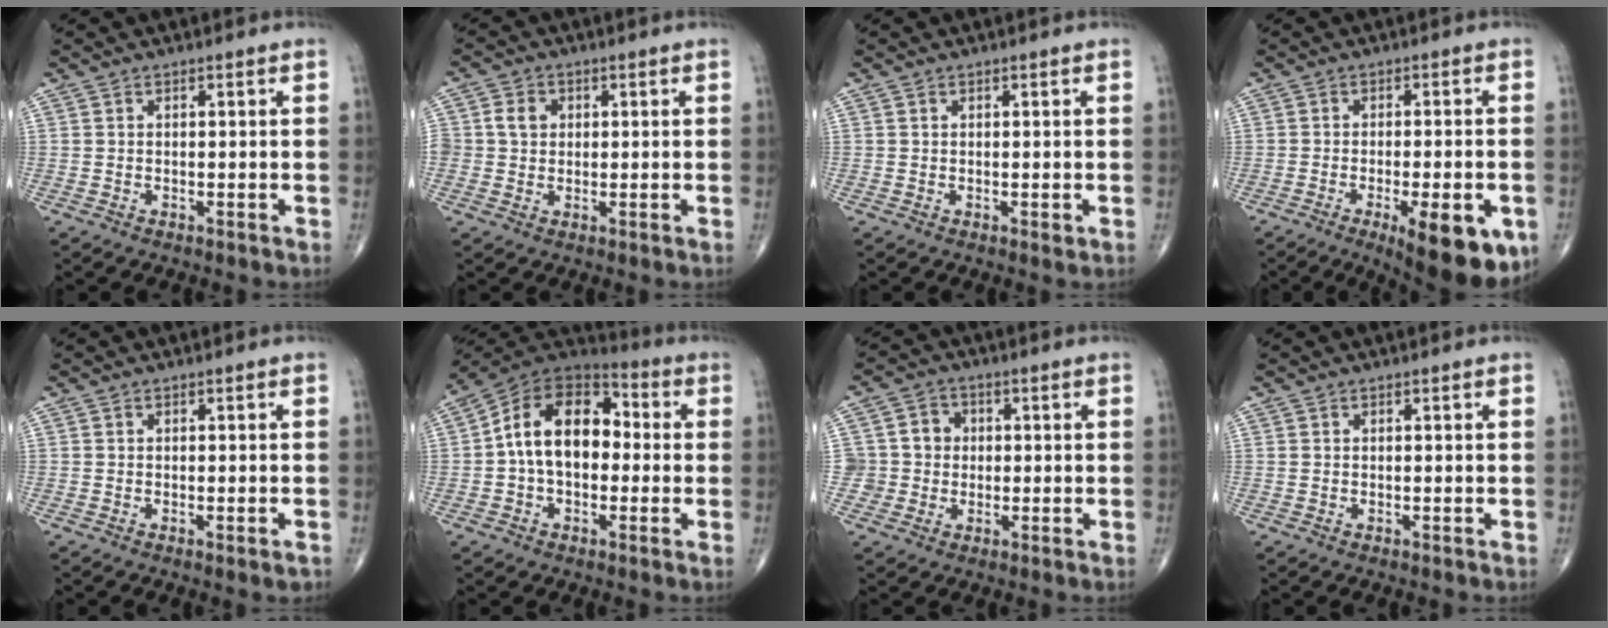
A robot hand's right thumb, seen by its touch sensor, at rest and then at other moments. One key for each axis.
{"total": 4.3, "fx": 0.7, "fy": 3.7, "fz": 2.0, "tx": -0.020, "ty": 0.005, "tz": 0.012}
{"total": 0.6, "fx": 0.1, "fy": 0.4, "fz": 0.5, "tx": -0.007, "ty": -0.003, "tz": 0.003}
{"total": 15.1, "fx": -6.6, "fy": 5.1, "fz": 12.6, "tx": -0.125, "ty": 0.001, "tz": -0.079}
{"total": 1.2, "fx": -0.5, "fy": 0.4, "fz": 1.0, "tx": -0.012, "ty": -0.003, "tz": -0.004}
{"total": 16.1, "fx": 0.4, "fy": 10.6, "fz": 12.1, "tx": -0.176, "ty": 0.044, "tz": -0.006}
{"total": 6.2, "fx": 0.0, "fy": 6.1, "fz": 0.9, "tx": 0.022, "ty": 0.016, "tz": -0.004}
{"total": 0.0}